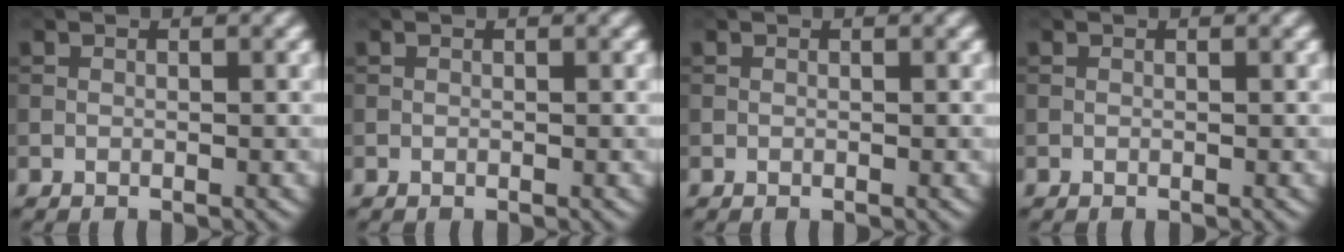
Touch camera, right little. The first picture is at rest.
{"total": 0.0}
{"total": 0.0}
{"total": 0.0}